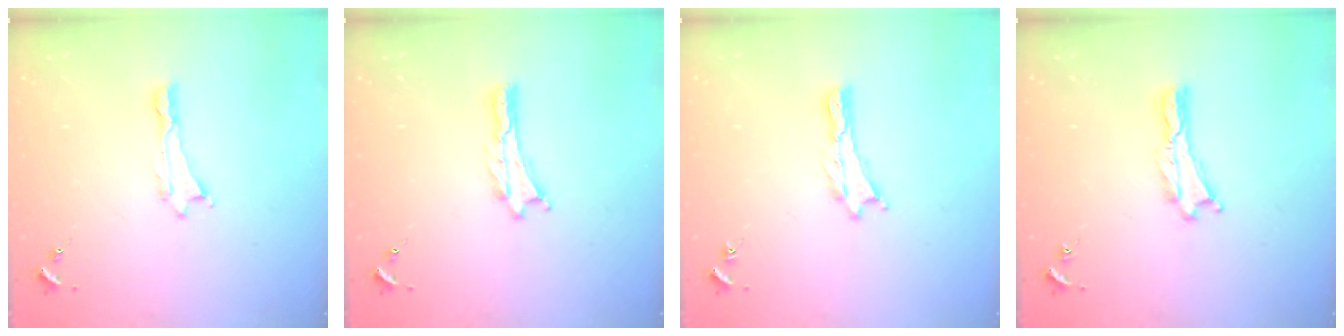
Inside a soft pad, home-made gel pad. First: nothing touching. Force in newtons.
{"total": 0.0}
{"total": 0.0}
{"total": 0.0}